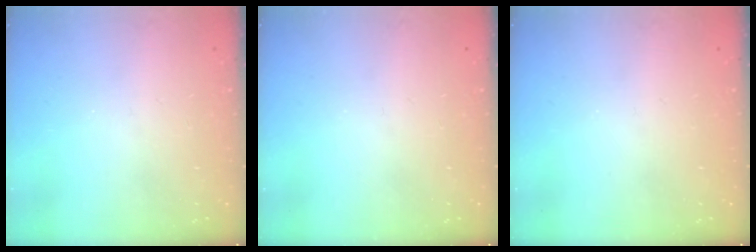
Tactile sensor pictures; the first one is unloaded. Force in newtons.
{"total": 0.0}
{"total": 0.0}